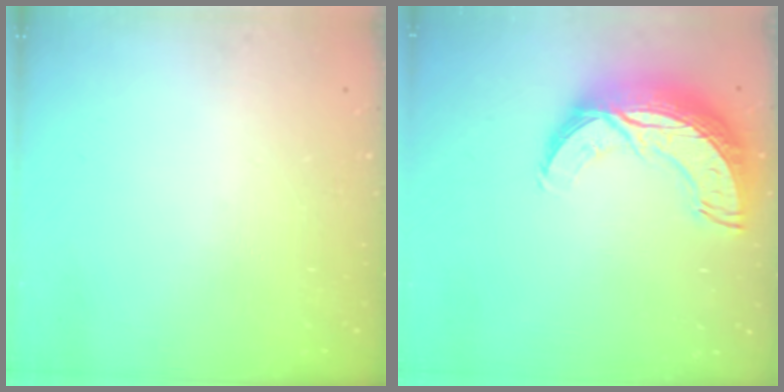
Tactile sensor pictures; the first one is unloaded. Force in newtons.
{"total": 15.0, "press": 14.9, "slide": 1.0}